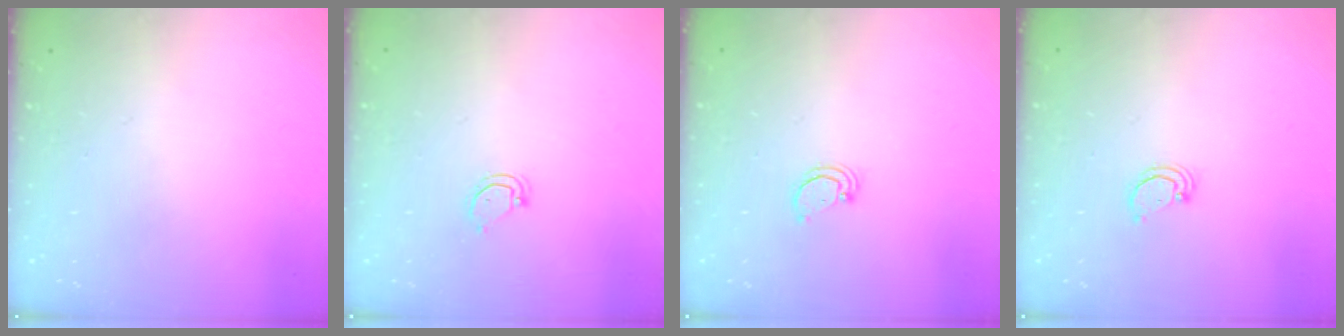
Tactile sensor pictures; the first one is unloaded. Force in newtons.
{"total": 3.9, "press": 3.9, "slide": 0.3}
{"total": 2.2, "press": 2.2, "slide": 0.1}
{"total": 2.2, "press": 2.2, "slide": 0.1}